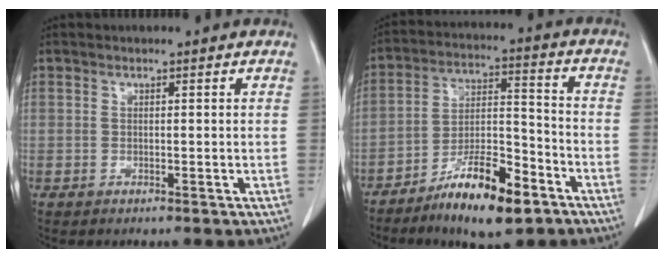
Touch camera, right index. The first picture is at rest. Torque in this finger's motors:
{"motor_torque": [0.49, -0.44, 0.24, 0.08]}